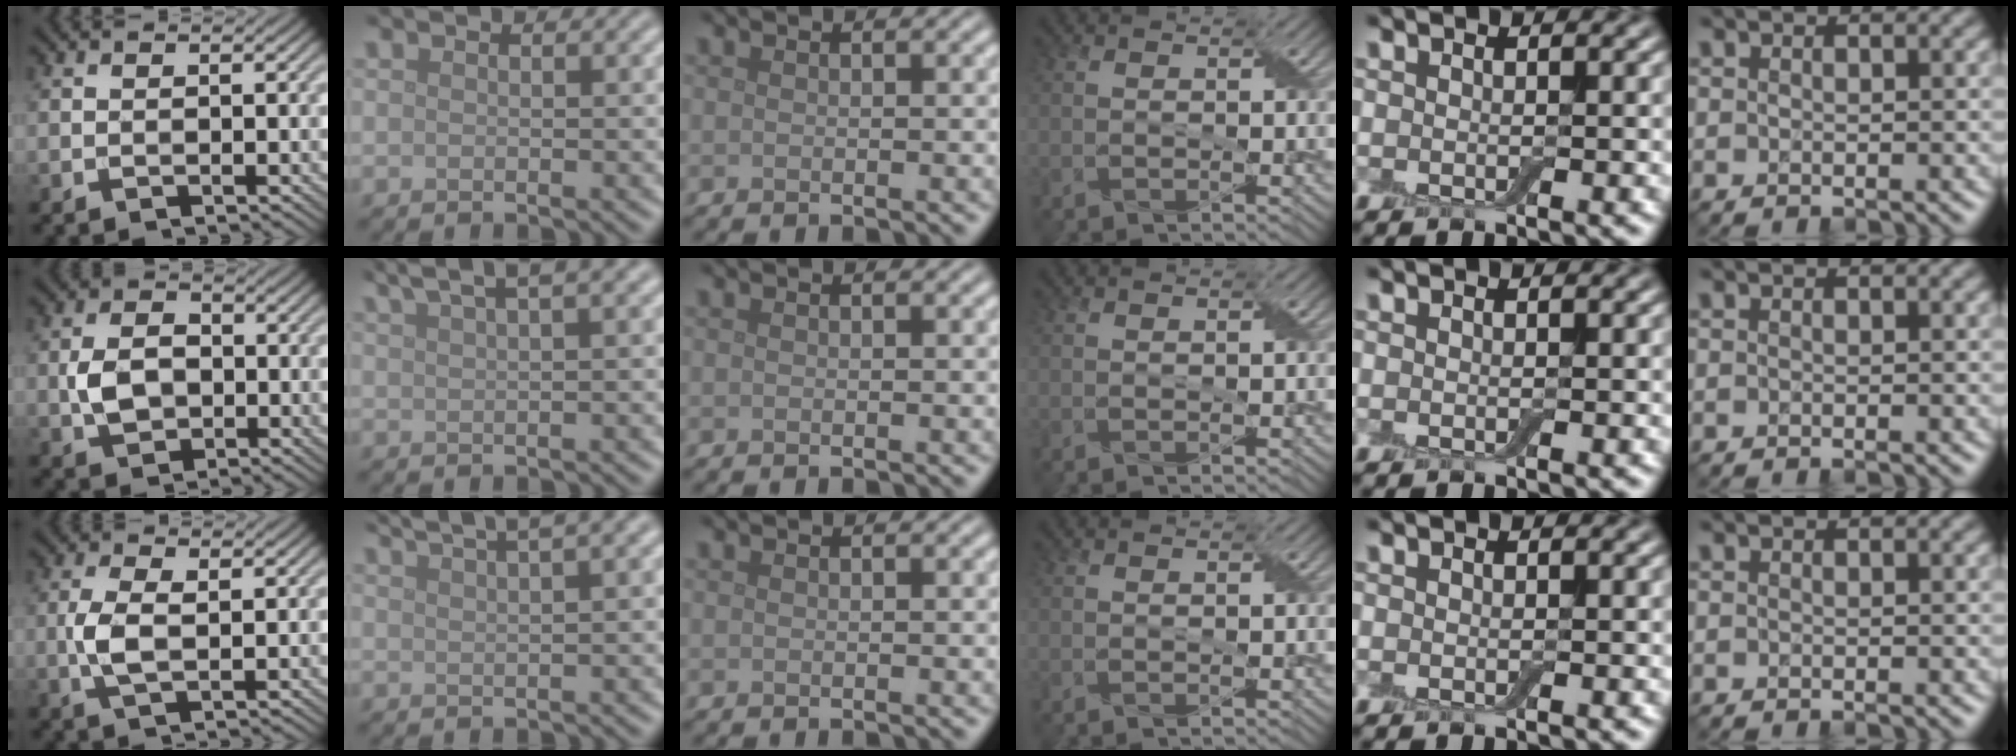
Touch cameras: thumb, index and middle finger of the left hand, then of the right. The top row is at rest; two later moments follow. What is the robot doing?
{"motion": "peel", "object": "aluminum foil"}